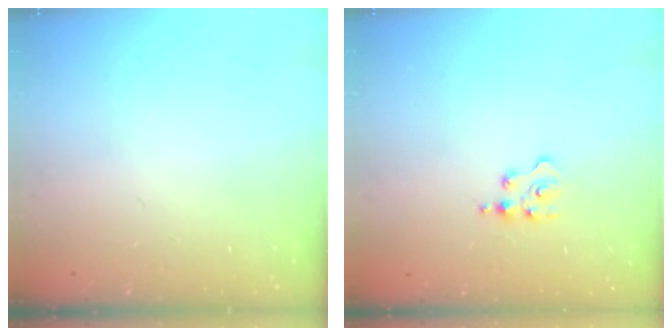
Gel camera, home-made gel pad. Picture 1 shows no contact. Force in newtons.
{"total": 2.3, "press": 2.3, "slide": 0.3}